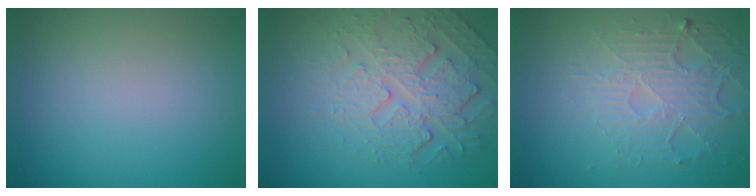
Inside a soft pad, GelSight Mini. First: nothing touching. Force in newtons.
{"total": 4.4, "press": 4.0, "slide": 1.6}
{"total": 5.0, "press": 3.4, "slide": 3.6}